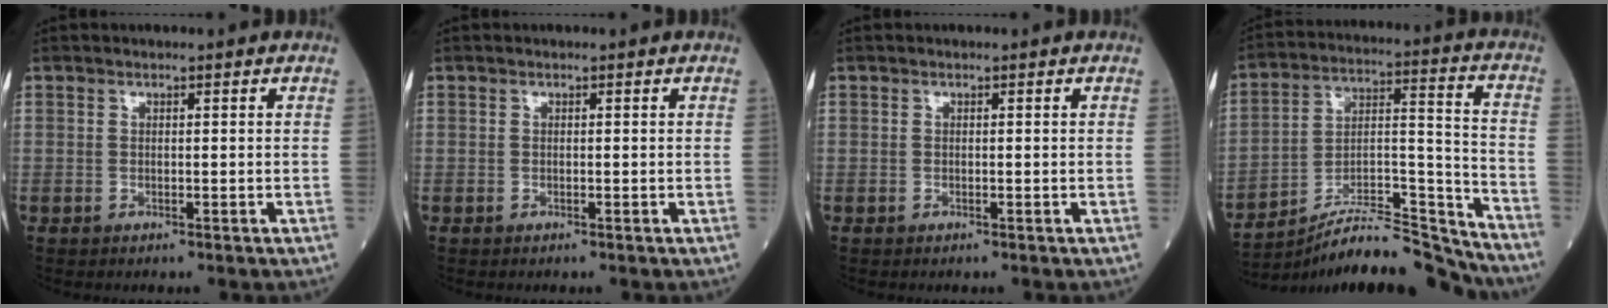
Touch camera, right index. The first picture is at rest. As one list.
[{"total": 0.0}, {"total": 0.0}, {"total": 21.3, "force": [-20.1, 1.4, 6.9], "torque": [-0.123, 0.024, -0.329]}]